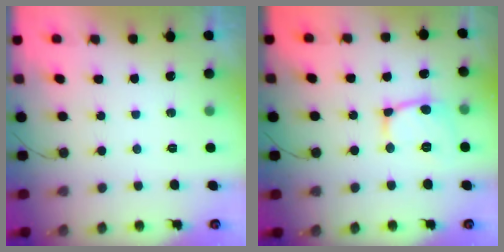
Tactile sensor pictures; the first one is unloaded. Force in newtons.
{"total": 7.5, "press": 7.4, "slide": 0.9}